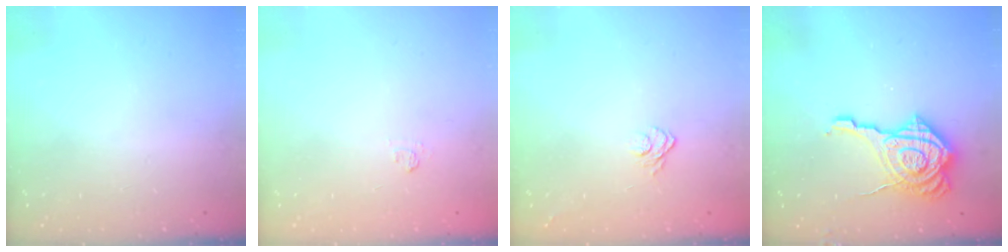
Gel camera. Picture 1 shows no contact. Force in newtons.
{"total": 2.4, "press": 2.1, "slide": 1.3}
{"total": 7.4, "press": 7.3, "slide": 1.2}
{"total": 16.7, "press": 16.6, "slide": 1.6}